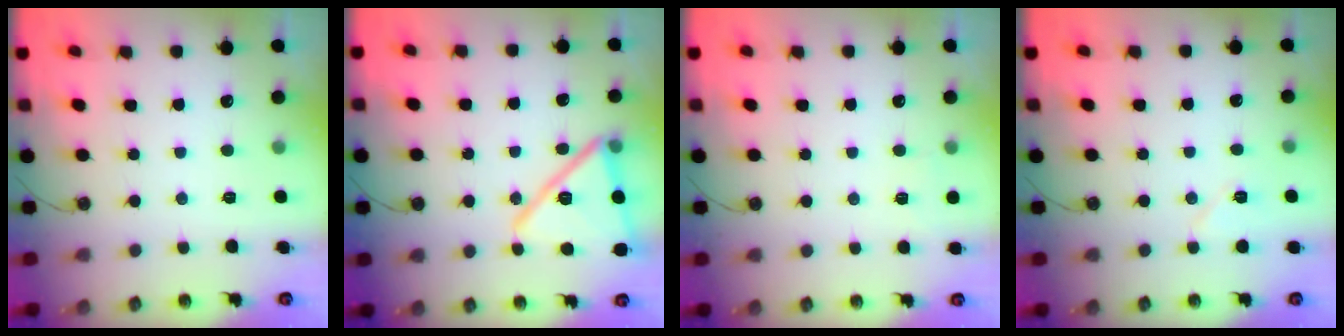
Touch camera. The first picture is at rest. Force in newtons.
{"total": 17.8, "press": 16.4, "slide": 7.0}
{"total": 3.5, "press": 2.7, "slide": 2.3}
{"total": 5.9, "press": 4.7, "slide": 3.5}